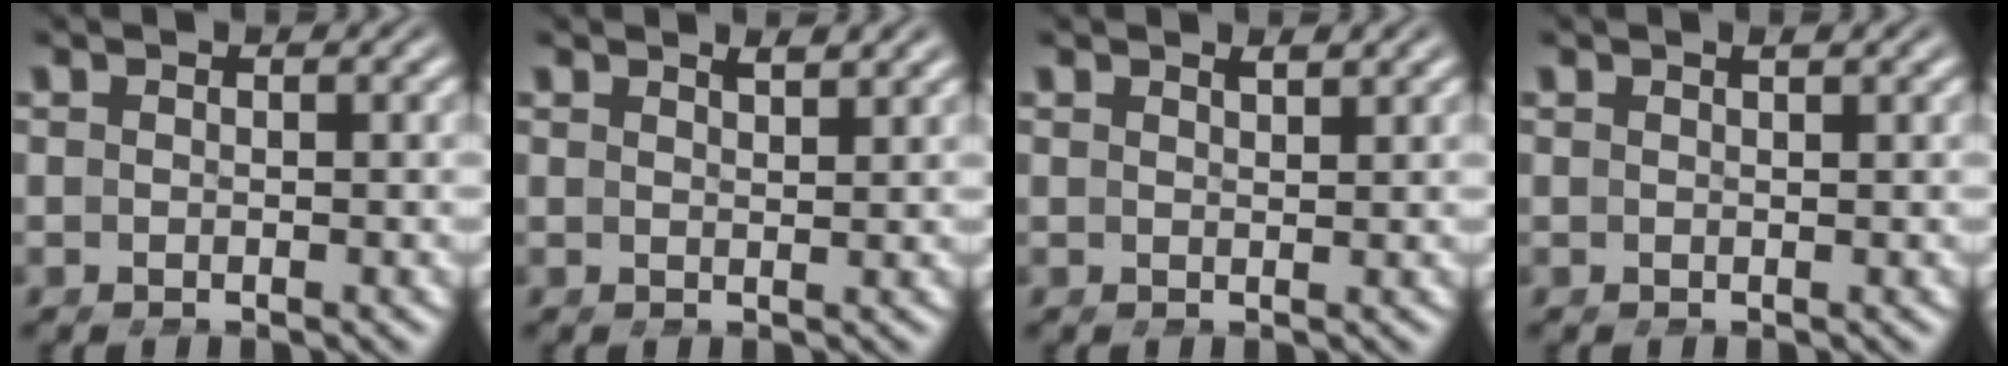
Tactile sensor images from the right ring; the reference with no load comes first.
{"total": 1.5, "force": [1.3, -0.6, -0.1], "torque": [0.004, -0.001, 0.028]}
{"total": 1.2, "force": [1.0, -0.6, -0.2], "torque": [0.006, -0.001, 0.022]}
{"total": 0.7, "force": [0.4, -0.5, 0.0], "torque": [0.004, 0.002, 0.009]}